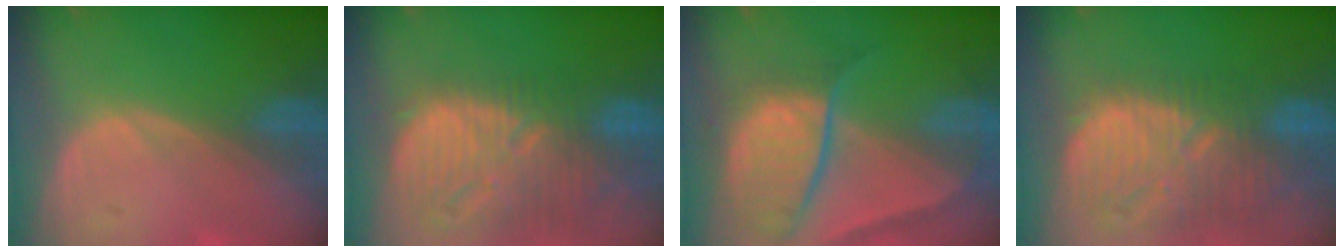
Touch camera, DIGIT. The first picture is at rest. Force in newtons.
{"total": 13.3, "press": 11.5, "slide": 6.7}
{"total": 10.7, "press": 8.9, "slide": 5.9}
{"total": 12.8, "press": 11.3, "slide": 6.2}